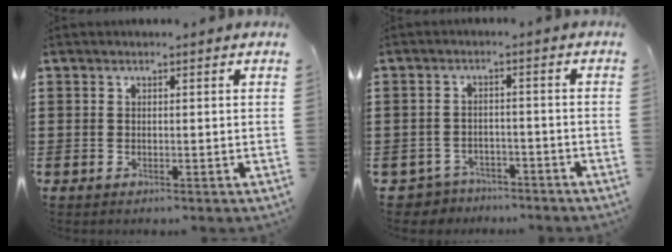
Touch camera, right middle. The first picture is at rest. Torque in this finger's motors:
{"motor_torque": [-0.20, 0.07, 0.05, -0.02]}